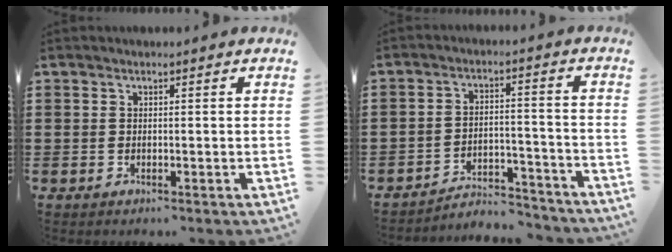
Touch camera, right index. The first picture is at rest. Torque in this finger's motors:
{"motor_torque": [1.07, 1.07, 0.42, 0.03]}